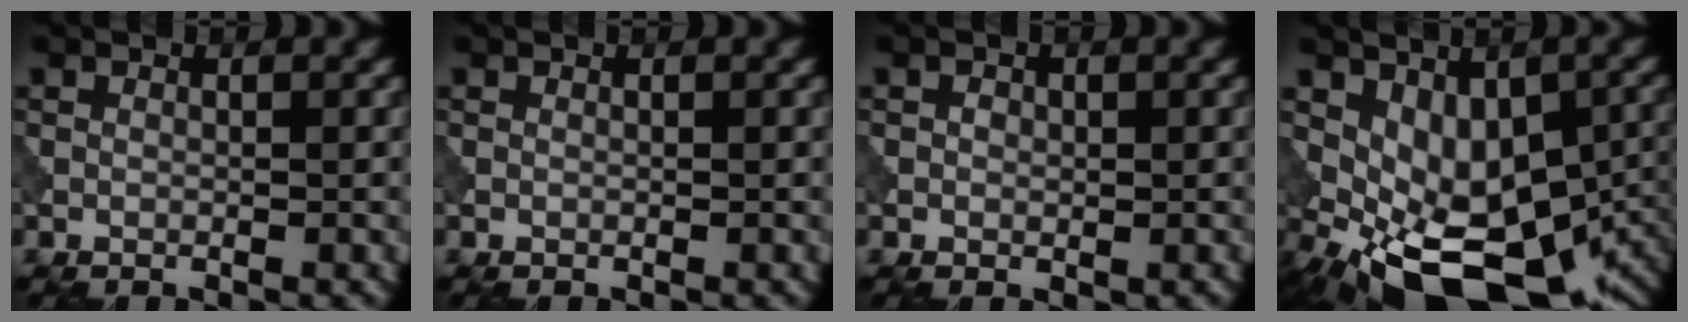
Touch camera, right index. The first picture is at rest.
{"total": 0.0}
{"total": 0.8, "force": [0.1, 0.7, 0.3], "torque": [-0.002, -0.002, 0.000]}
{"total": 11.6, "force": [-2.5, 6.4, 9.4], "torque": [-0.150, -0.029, -0.025]}